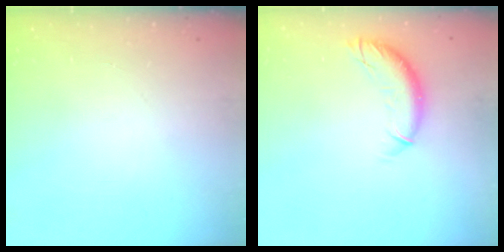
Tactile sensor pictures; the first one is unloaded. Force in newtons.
{"total": 9.9, "press": 9.8, "slide": 1.6}